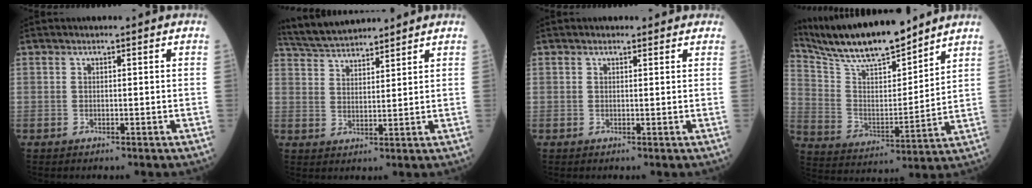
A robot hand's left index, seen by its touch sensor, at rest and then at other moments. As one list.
[{"total": 8.8, "force": [8.4, 1.0, 2.5], "torque": [-0.060, 0.029, 0.155]}, {"total": 1.2, "force": [0.9, 0.8, 0.3], "torque": [-0.005, 0.006, 0.004]}, {"total": 16.6, "force": [15.0, 2.1, 6.9], "torque": [-0.142, 0.005, 0.273]}]